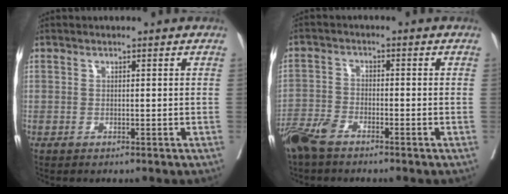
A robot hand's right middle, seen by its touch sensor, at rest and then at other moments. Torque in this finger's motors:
{"motor_torque": [0.00, -0.35, -0.04, 0.00]}